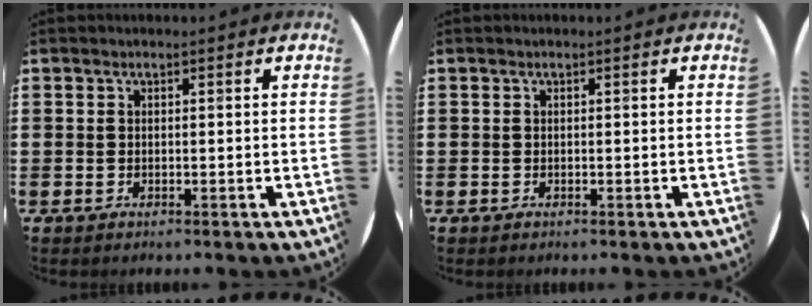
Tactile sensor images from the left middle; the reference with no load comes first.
{"total": 0.0}